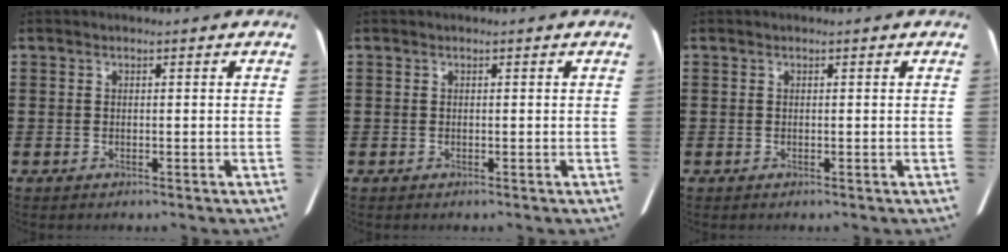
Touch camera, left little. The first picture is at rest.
{"total": 0.0}
{"total": 0.0}